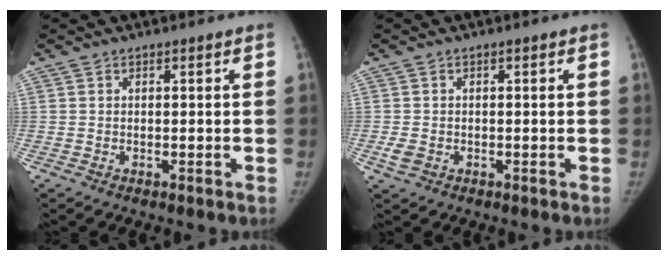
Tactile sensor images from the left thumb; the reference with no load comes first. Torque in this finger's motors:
{"motor_torque": [-0.32, -0.18, 0.28, -0.46, 0.10]}